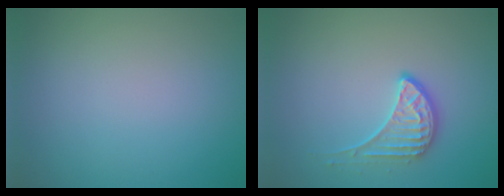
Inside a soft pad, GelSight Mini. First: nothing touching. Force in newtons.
{"total": 2.3, "press": 1.7, "slide": 1.5}